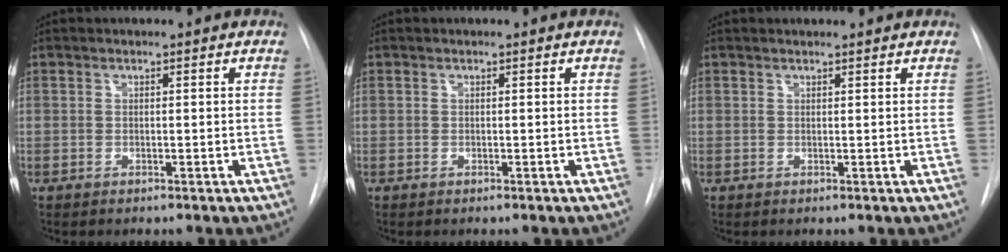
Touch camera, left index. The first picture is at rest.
{"total": 0.0}
{"total": 2.6, "force": [2.5, 0.2, 0.6], "torque": [-0.010, 0.020, 0.030]}